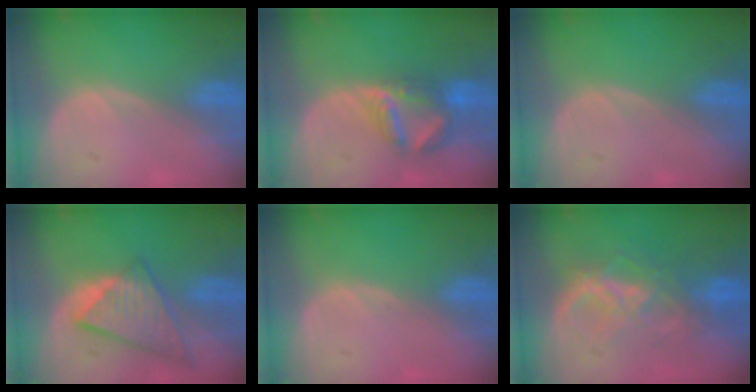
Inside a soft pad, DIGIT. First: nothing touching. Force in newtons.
{"total": 6.9, "press": 6.4, "slide": 2.5}
{"total": 0.0}
{"total": 9.0, "press": 7.8, "slide": 4.4}
{"total": 0.0}
{"total": 7.1, "press": 7.1, "slide": 1.0}